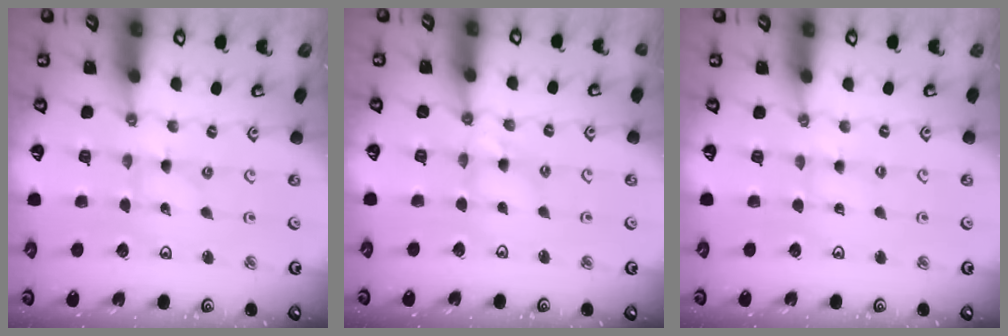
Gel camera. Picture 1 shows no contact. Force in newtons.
{"total": 4.9, "press": 4.9, "slide": 0.5}
{"total": 2.0, "press": 2.0, "slide": 0.4}